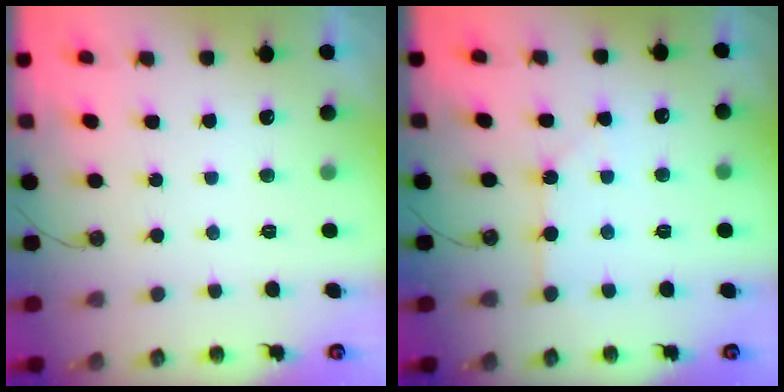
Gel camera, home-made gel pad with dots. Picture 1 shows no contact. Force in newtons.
{"total": 4.3, "press": 4.3, "slide": 0.4}